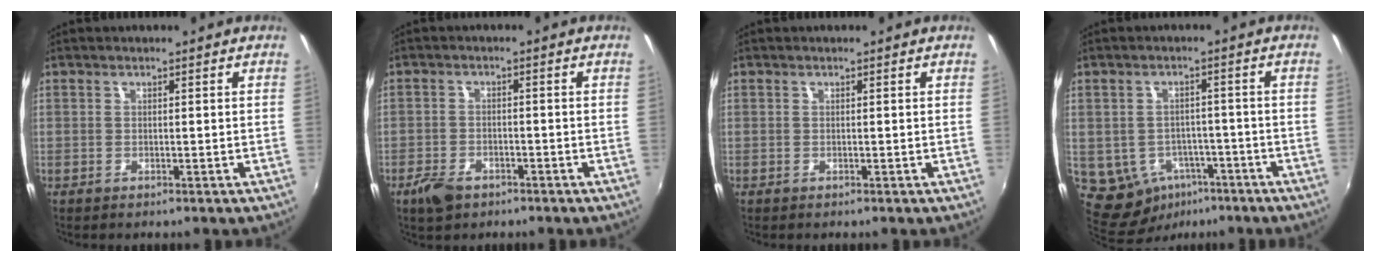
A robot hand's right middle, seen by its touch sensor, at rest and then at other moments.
{"total": 5.0, "force": [-3.4, 2.8, 2.5], "torque": [-0.068, -0.006, -0.059]}
{"total": 0.0}
{"total": 9.3, "force": [-4.2, 7.3, 3.9], "torque": [-0.095, 0.000, -0.039]}